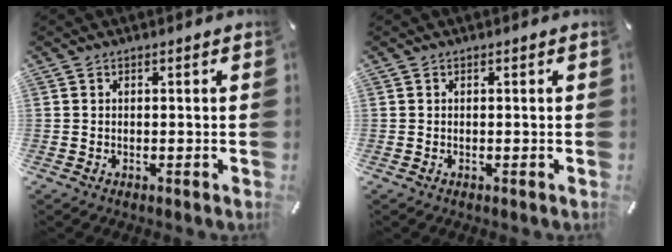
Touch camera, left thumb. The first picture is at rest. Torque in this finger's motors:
{"motor_torque": [-0.03, -0.03, 0.00, 0.00, 0.00]}